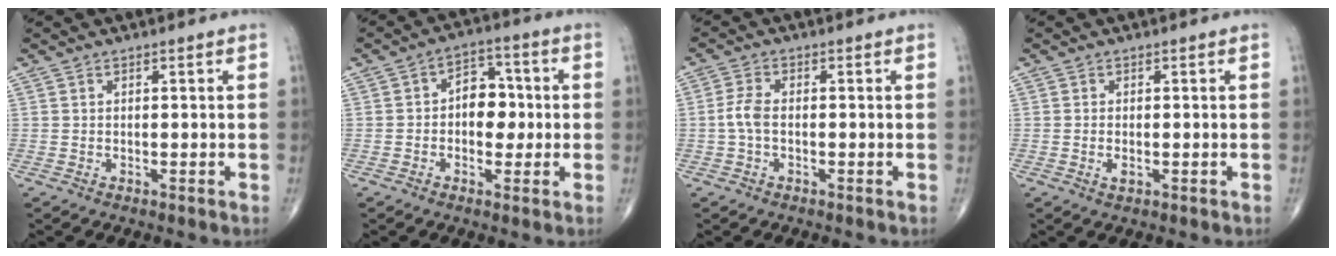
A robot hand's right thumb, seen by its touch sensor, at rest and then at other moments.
{"total": 7.8, "force": [-0.2, 5.5, 5.6], "torque": [-0.045, 0.020, -0.011]}
{"total": 3.3, "force": [-0.5, 1.7, 2.8], "torque": [-0.067, 0.007, -0.016]}
{"total": 1.5, "force": [-0.3, 0.8, 1.2], "torque": [-0.024, -0.002, -0.006]}